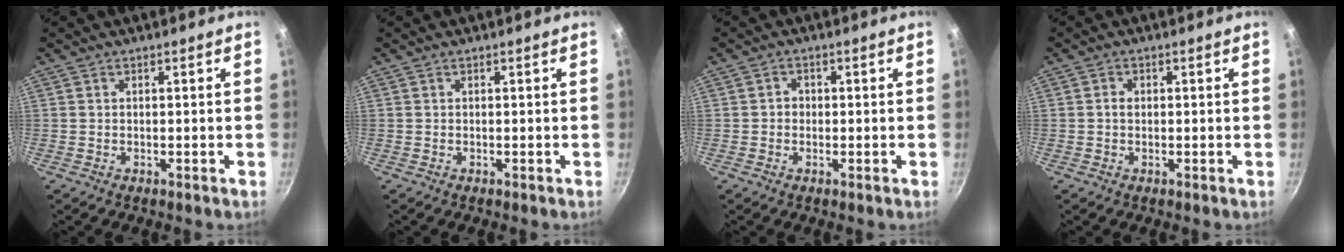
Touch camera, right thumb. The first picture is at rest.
{"total": 0.0}
{"total": 1.8, "force": [-0.2, 1.6, 0.7], "torque": [-0.003, 0.005, -0.006]}
{"total": 1.5, "force": [0.0, 1.2, 0.9], "torque": [-0.013, 0.005, 0.000]}